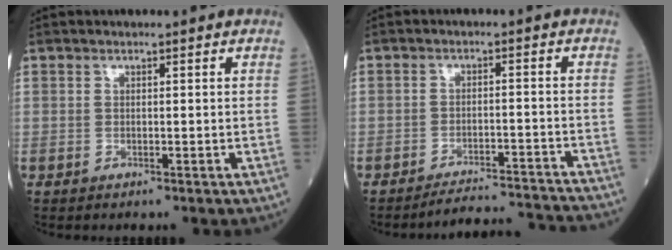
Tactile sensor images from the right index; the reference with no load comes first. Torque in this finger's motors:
{"motor_torque": [-0.65, -0.41, -0.06, 0.00]}